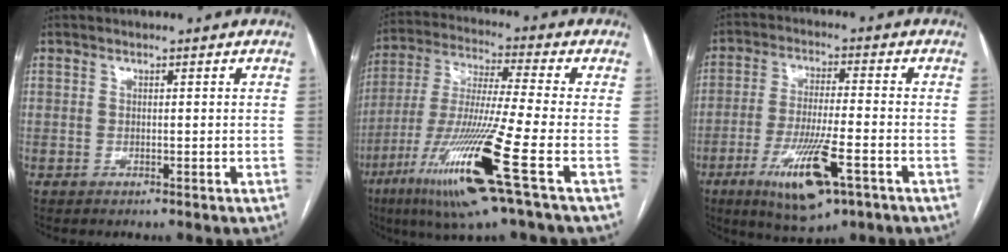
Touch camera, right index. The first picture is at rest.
{"total": 17.7, "force": [-7.6, -0.8, 16.0], "torque": [-0.340, -0.038, -0.144]}
{"total": 12.2, "force": [-5.7, 2.2, 10.5], "torque": [-0.199, -0.022, -0.090]}